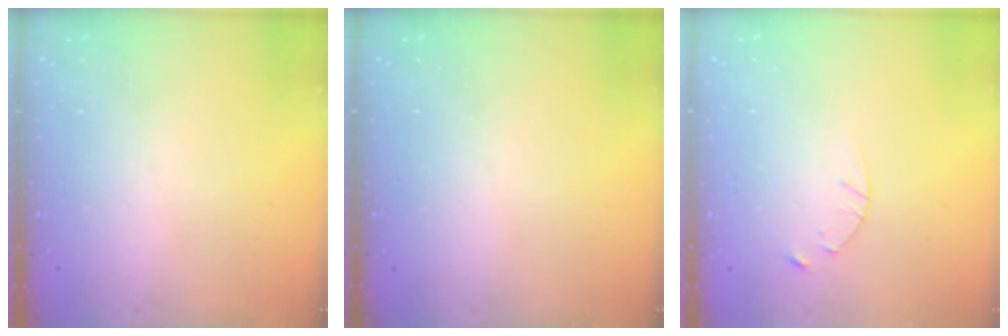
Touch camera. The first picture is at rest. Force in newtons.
{"total": 0.0}
{"total": 2.8, "press": 2.8, "slide": 0.4}